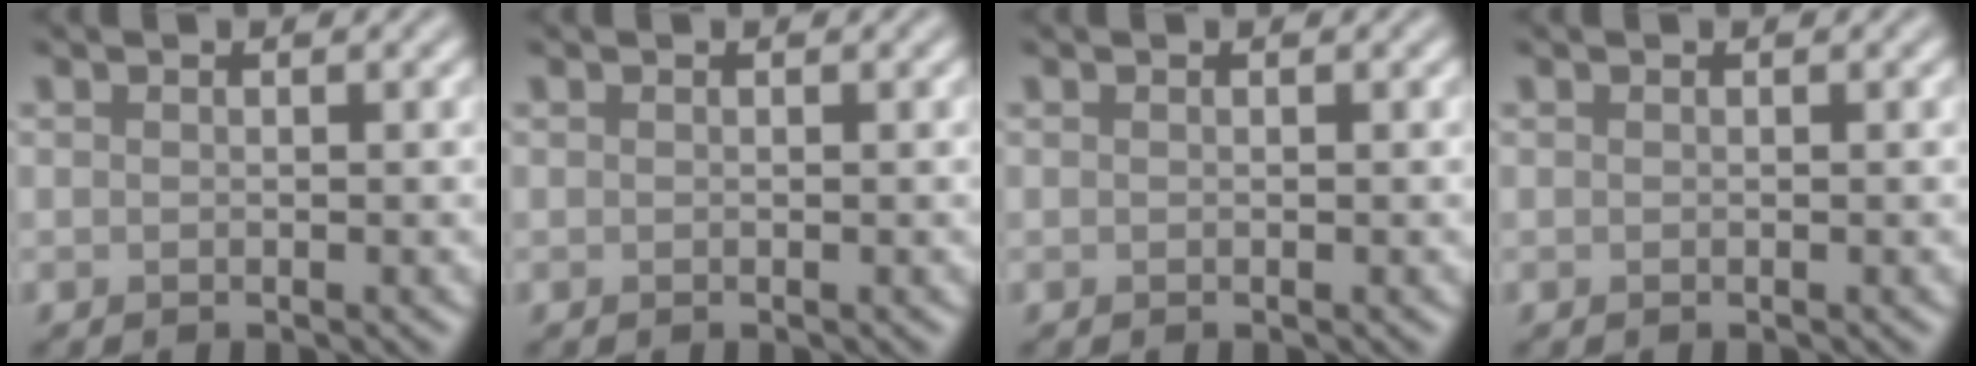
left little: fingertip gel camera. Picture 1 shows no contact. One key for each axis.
{"total": 0.0}
{"total": 0.0}
{"total": 0.0}